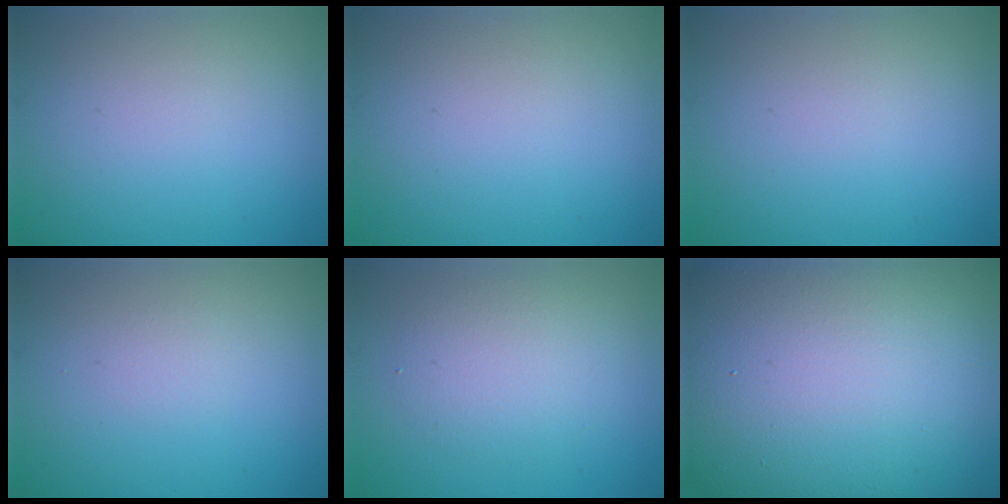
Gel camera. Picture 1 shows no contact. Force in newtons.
{"total": 0.0}
{"total": 0.0}
{"total": 0.5, "press": 0.5, "slide": 0.1}
{"total": 3.2, "press": 3.1, "slide": 0.1}
{"total": 27.0, "press": 26.9, "slide": 1.7}